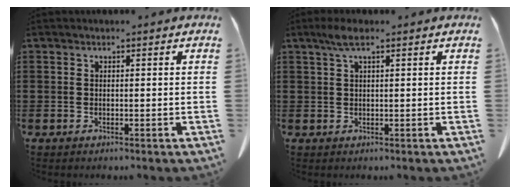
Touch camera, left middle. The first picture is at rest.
{"total": 2.7, "force": [1.2, 0.5, 2.3], "torque": [-0.049, 0.003, 0.021]}